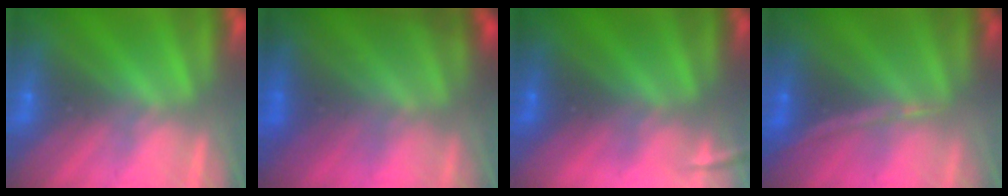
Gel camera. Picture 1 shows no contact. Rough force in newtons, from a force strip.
{"total": 7.3}
{"total": 1.7}
{"total": 1.3}